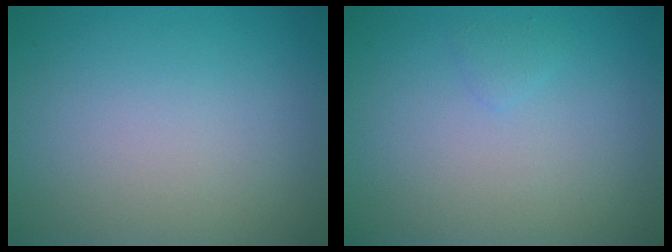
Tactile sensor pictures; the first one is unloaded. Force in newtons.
{"total": 0.6, "press": 0.6, "slide": 0.1}